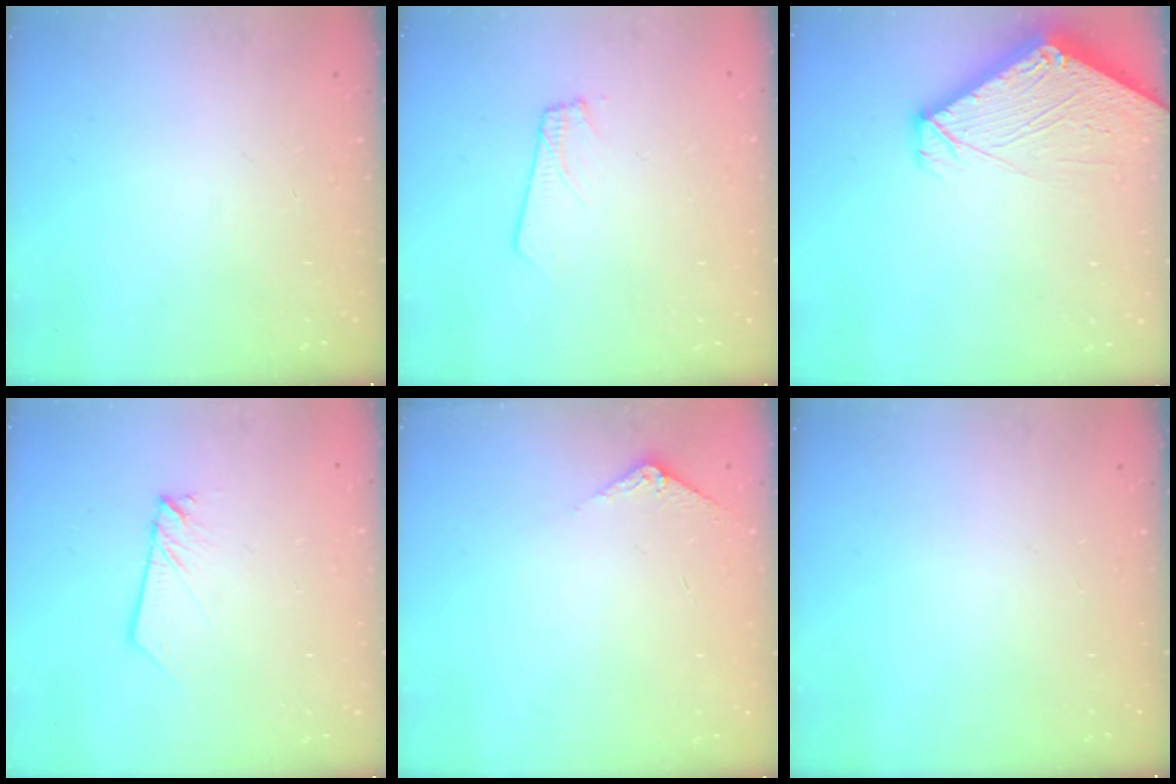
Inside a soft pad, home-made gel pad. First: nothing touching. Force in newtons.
{"total": 1.8, "press": 1.8, "slide": 0.1}
{"total": 4.9, "press": 4.9, "slide": 0.5}
{"total": 2.2, "press": 2.2, "slide": 0.1}
{"total": 4.3, "press": 4.3, "slide": 0.5}
{"total": 0.0}